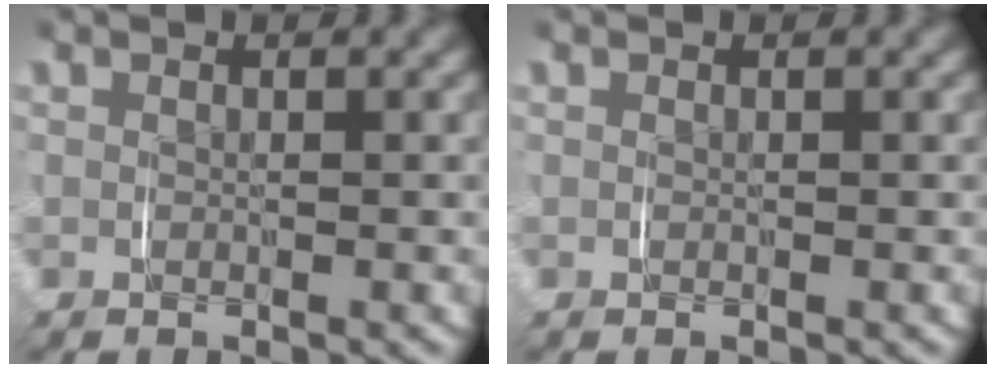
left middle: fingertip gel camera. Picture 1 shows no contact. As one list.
[{"total": 0.0}]